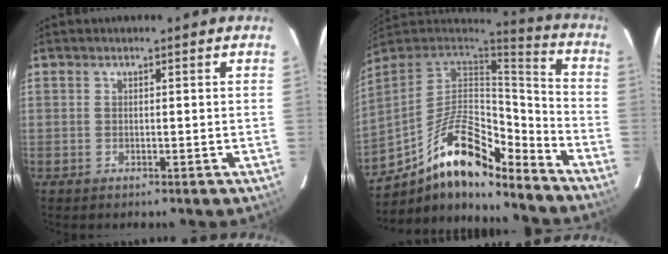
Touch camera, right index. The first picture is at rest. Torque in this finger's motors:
{"motor_torque": [0.43, -1.50, 0.72, 0.15]}